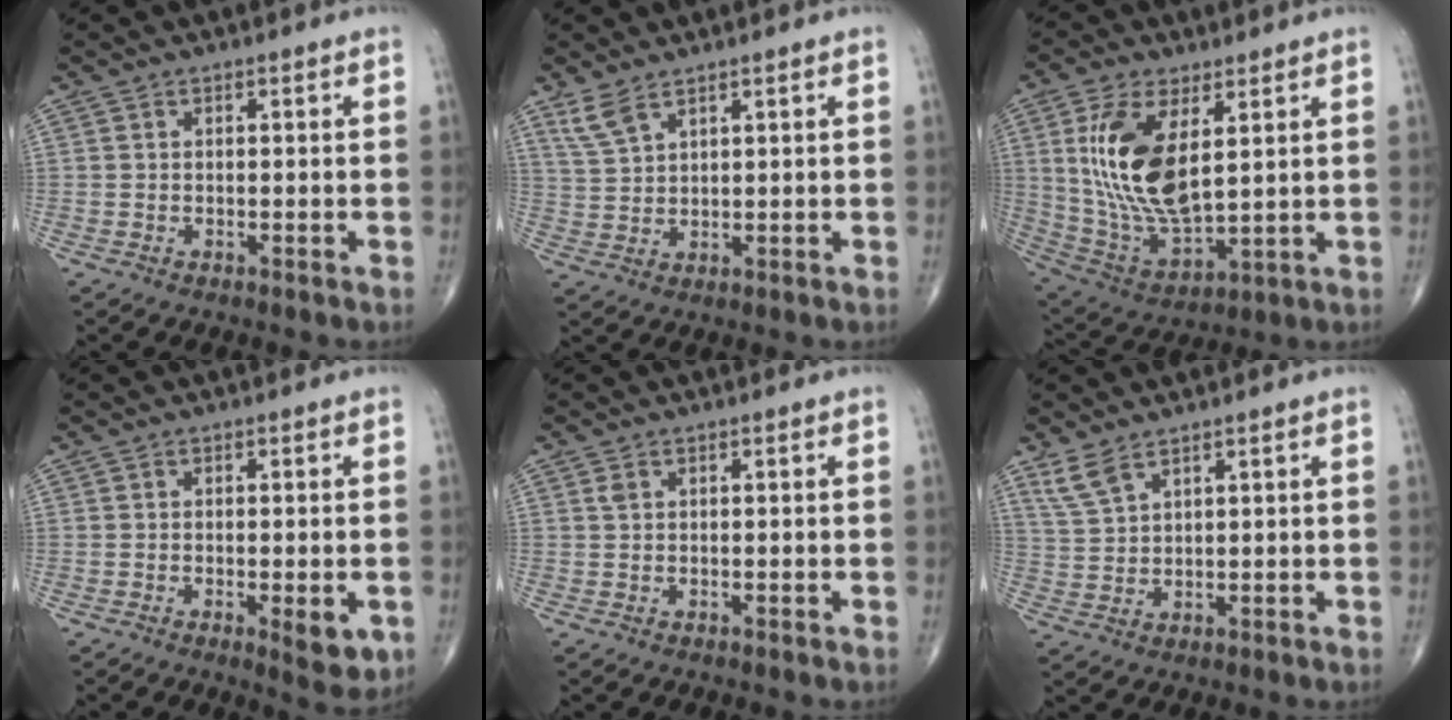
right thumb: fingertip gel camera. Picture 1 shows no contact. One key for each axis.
{"total": 4.4, "fx": 3.2, "fy": 1.6, "fz": 2.5, "tx": -0.053, "ty": -0.011, "tz": 0.074}
{"total": 17.3, "fx": 4.3, "fy": 8.0, "fz": 14.7, "tx": -0.290, "ty": -0.023, "tz": 0.098}
{"total": 5.6, "fx": -1.6, "fy": 1.9, "fz": 5.0, "tx": -0.056, "ty": -0.010, "tz": -0.017}
{"total": 1.0, "fx": 0.5, "fy": 0.6, "fz": 0.6, "tx": -0.014, "ty": 0.007, "tz": 0.011}
{"total": 4.5, "fx": 3.3, "fy": 1.6, "fz": 2.5, "tx": -0.054, "ty": -0.011, "tz": 0.076}